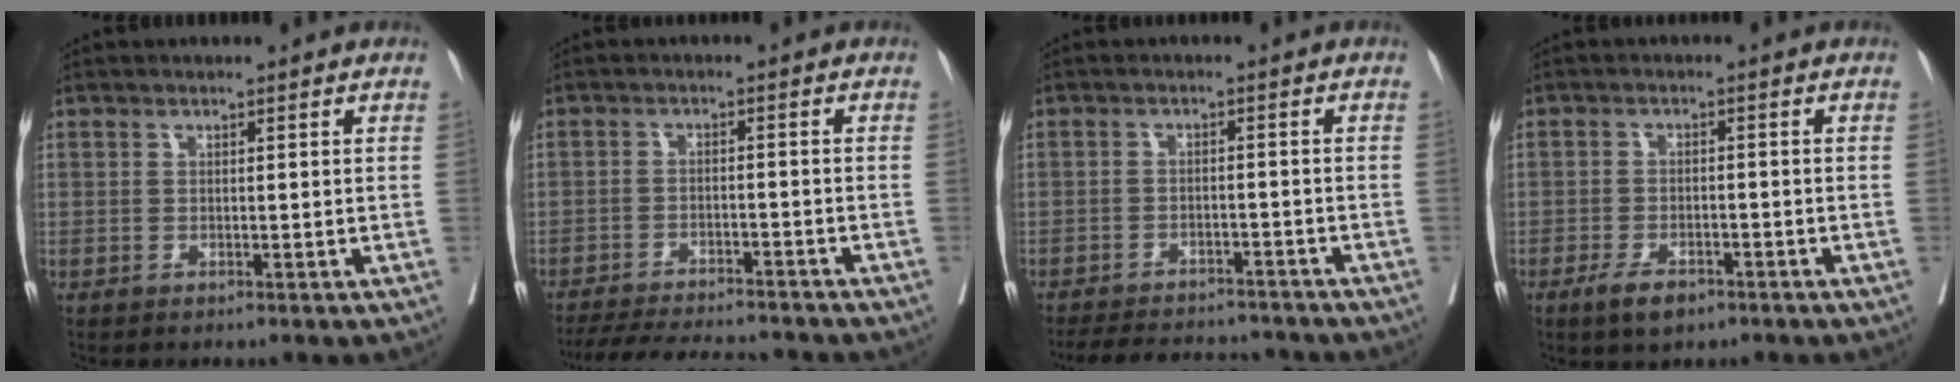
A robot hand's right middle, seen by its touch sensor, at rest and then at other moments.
{"total": 14.1, "force": [-12.9, 2.3, 5.2], "torque": [-0.093, -0.011, -0.181]}
{"total": 13.0, "force": [-11.9, 3.4, 4.0], "torque": [-0.072, 0.005, -0.156]}
{"total": 4.3, "force": [-2.9, 1.8, 2.7], "torque": [-0.052, -0.001, -0.045]}